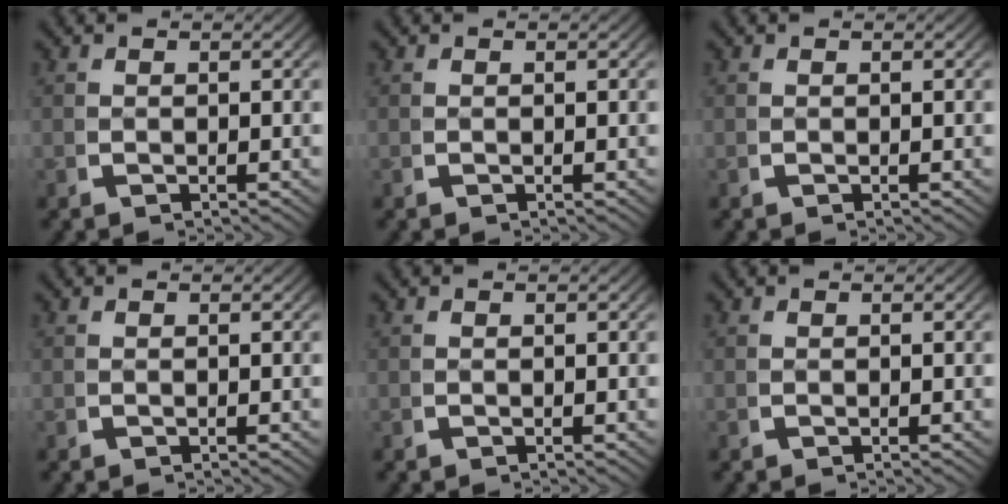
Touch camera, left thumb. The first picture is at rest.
{"total": 0.0}
{"total": 0.0}
{"total": 0.0}
{"total": 0.0}
{"total": 0.0}